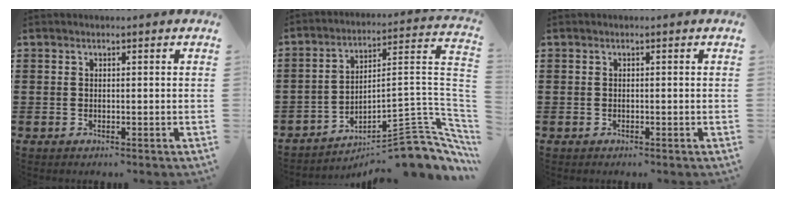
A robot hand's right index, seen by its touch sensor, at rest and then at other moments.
{"total": 8.5, "force": [-6.3, 1.8, 5.3], "torque": [-0.078, 0.004, -0.126]}
{"total": 0.0}